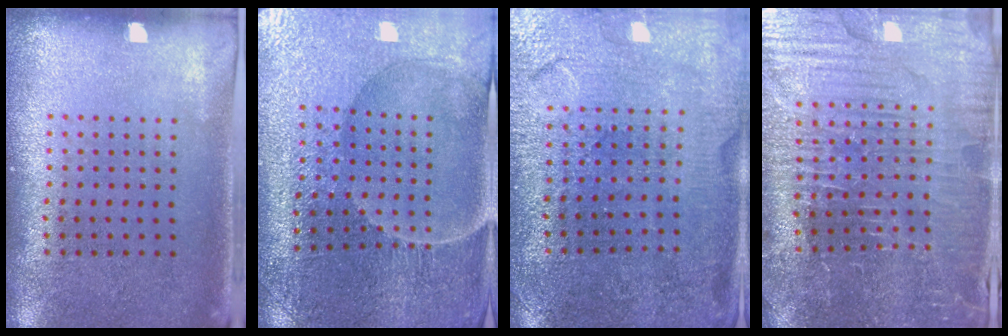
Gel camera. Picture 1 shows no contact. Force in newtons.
{"total": 3.5, "press": 3.5, "slide": 0.3}
{"total": 1.5, "press": 1.5, "slide": 0.2}
{"total": 4.1, "press": 4.1, "slide": 0.5}